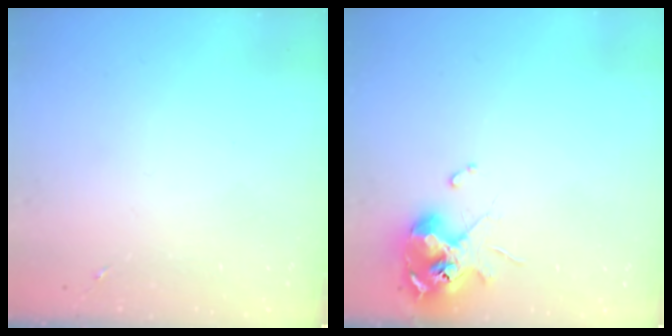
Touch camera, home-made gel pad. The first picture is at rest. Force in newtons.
{"total": 11.6, "press": 11.5, "slide": 1.5}